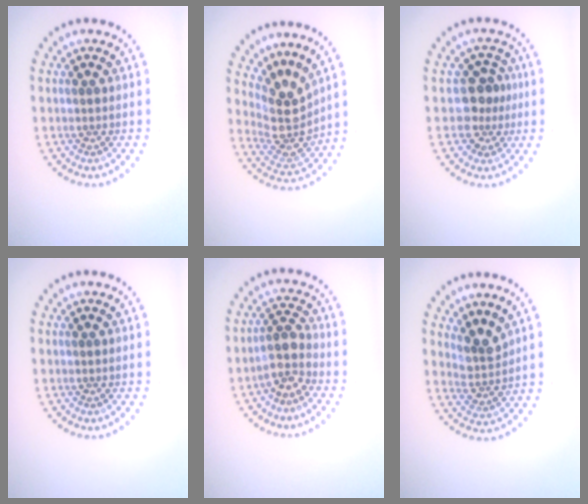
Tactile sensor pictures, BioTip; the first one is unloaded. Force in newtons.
{"total": 4.1, "press": 3.1, "slide": 2.7}
{"total": 3.0, "press": 2.6, "slide": 1.4}
{"total": 0.0}
{"total": 2.7, "press": 2.2, "slide": 1.6}
{"total": 2.6, "press": 2.0, "slide": 1.7}